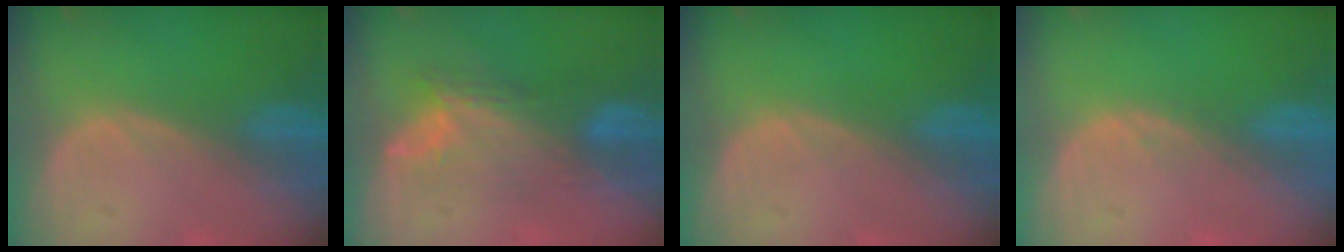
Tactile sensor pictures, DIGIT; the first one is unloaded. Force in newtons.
{"total": 7.3, "press": 7.1, "slide": 1.8}
{"total": 0.0}
{"total": 0.6, "press": 0.6, "slide": 0.1}